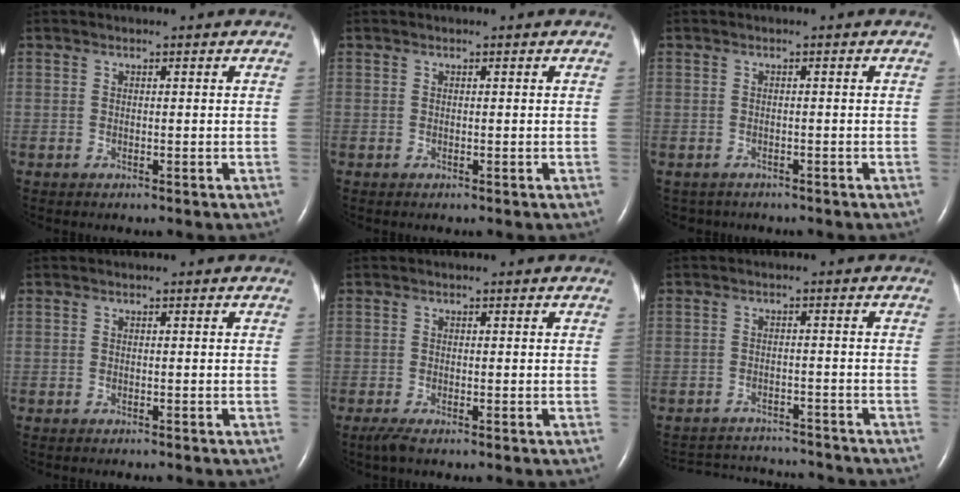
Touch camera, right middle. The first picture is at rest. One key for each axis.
{"total": 0.0}
{"total": 2.5, "fx": -2.1, "fy": 1.3, "fz": 0.0, "tx": -0.005, "ty": 0.000, "tz": -0.028}
{"total": 1.6, "fx": -1.4, "fy": 0.3, "fz": 0.6, "tx": -0.012, "ty": -0.004, "tz": -0.016}
{"total": 1.7, "fx": -1.2, "fy": 0.1, "fz": 1.2, "tx": -0.035, "ty": -0.009, "tz": -0.027}
{"total": 10.3, "fx": -10.2, "fy": 1.2, "fz": 1.2, "tx": -0.028, "ty": 0.006, "tz": -0.142}